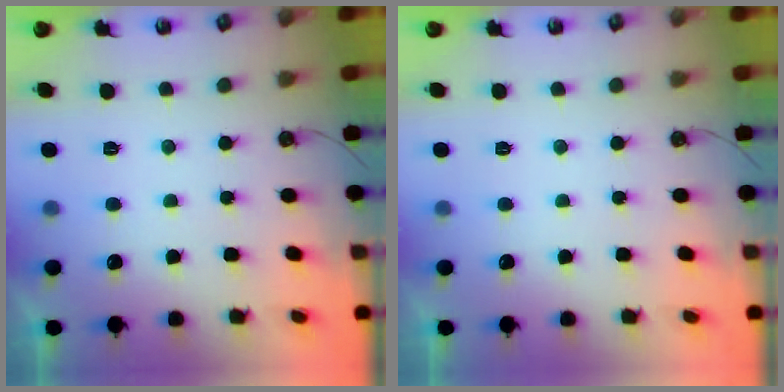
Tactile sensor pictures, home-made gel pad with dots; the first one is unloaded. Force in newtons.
{"total": 0.0}